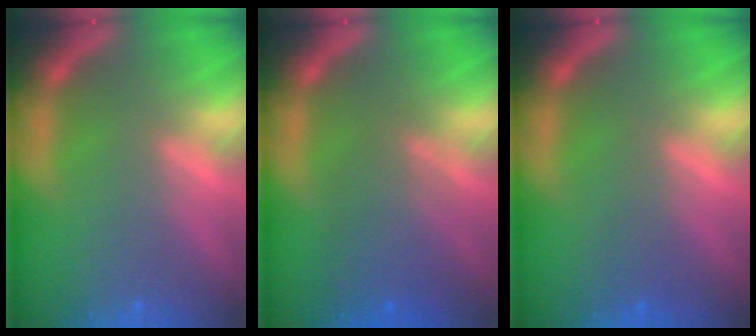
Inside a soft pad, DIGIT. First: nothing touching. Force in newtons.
{"total": 4.6}
{"total": 1.0}